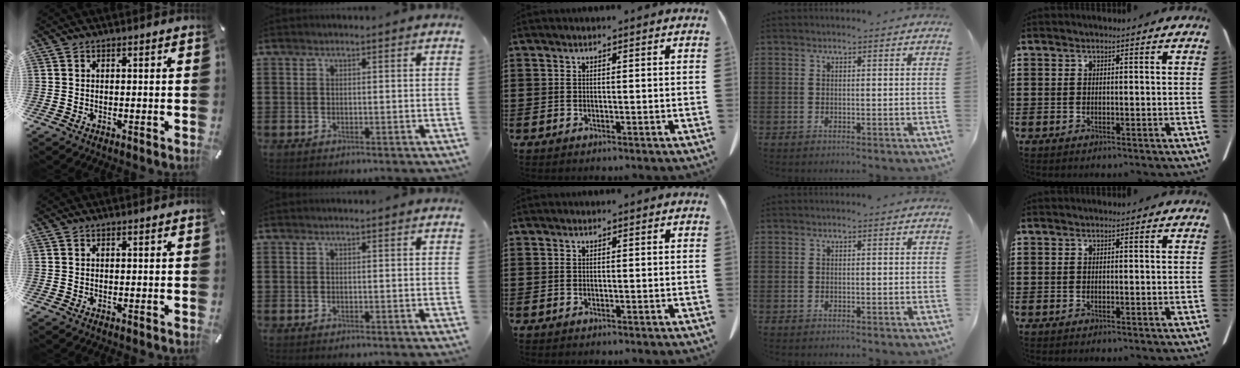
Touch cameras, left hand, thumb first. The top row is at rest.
{}